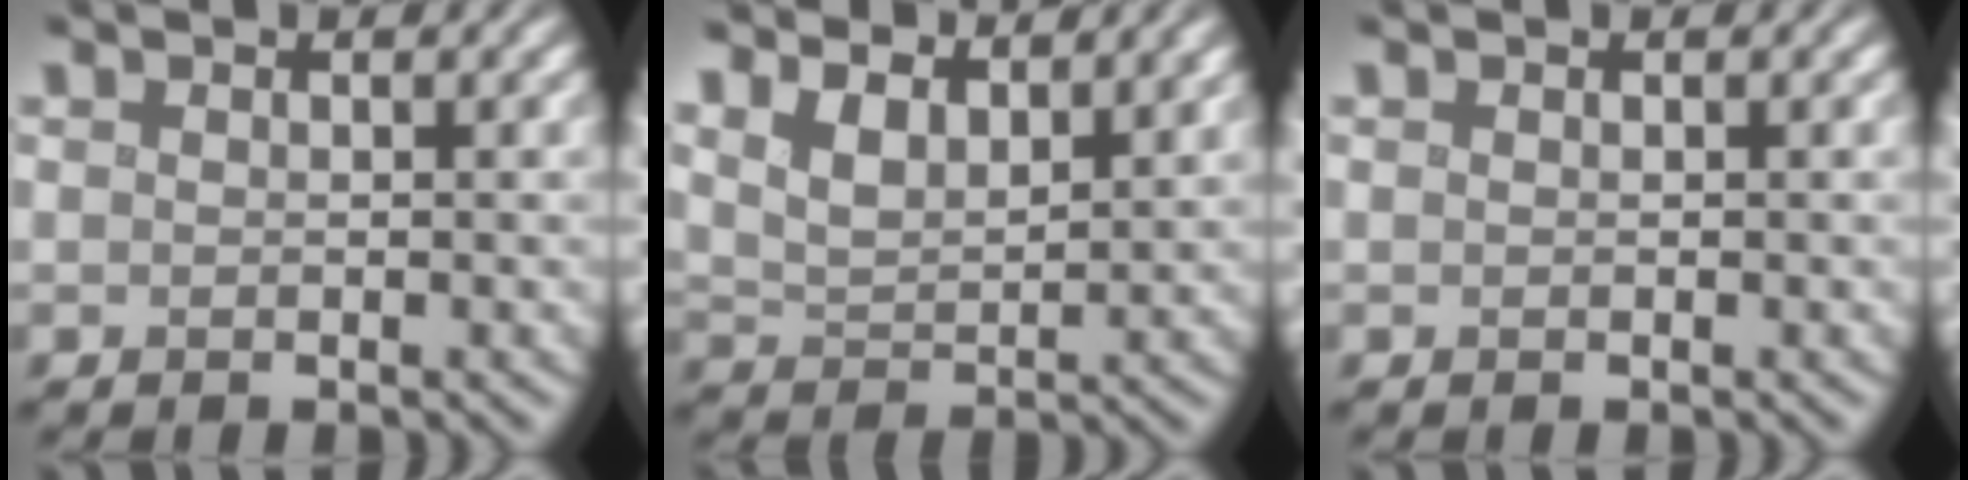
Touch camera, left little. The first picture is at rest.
{"total": 3.9, "force": [3.0, 1.5, 2.0], "torque": [-0.053, 0.004, 0.058]}
{"total": 0.0}